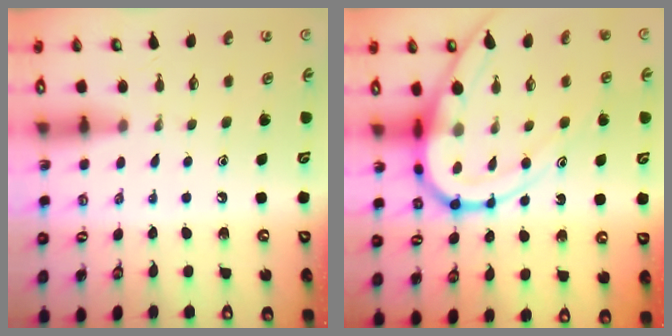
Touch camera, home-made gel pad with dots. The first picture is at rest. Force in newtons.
{"total": 14.1, "press": 14.1, "slide": 1.2}